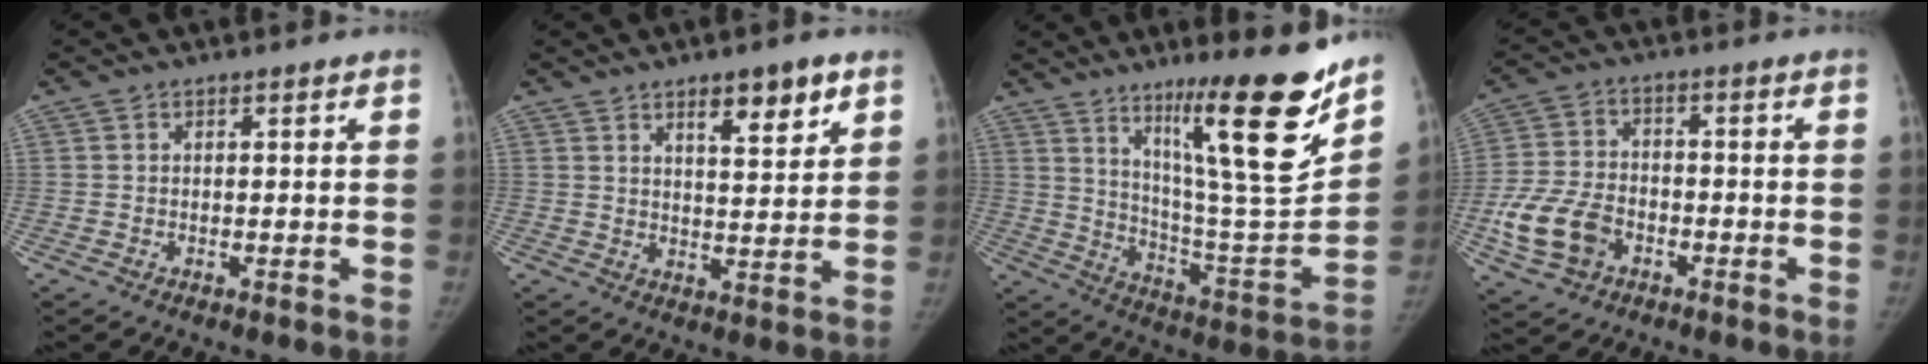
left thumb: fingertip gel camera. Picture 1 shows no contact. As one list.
[{"total": 7.9, "force": [4.8, 2.6, 5.8], "torque": [-0.068, -0.030, 0.072]}, {"total": 23.3, "force": [14.4, 3.4, 18.0], "torque": [-0.248, -0.085, 0.240]}, {"total": 10.9, "force": [-4.1, 7.7, 6.6], "torque": [-0.132, 0.017, -0.077]}]